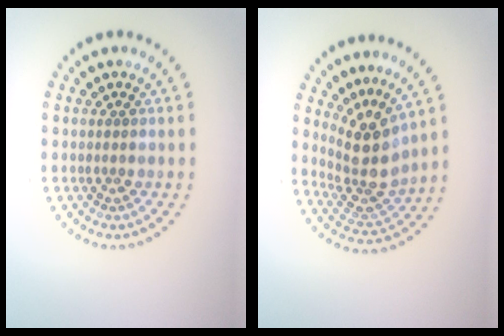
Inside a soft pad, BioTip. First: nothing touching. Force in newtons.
{"total": 4.2, "press": 3.2, "slide": 2.7}